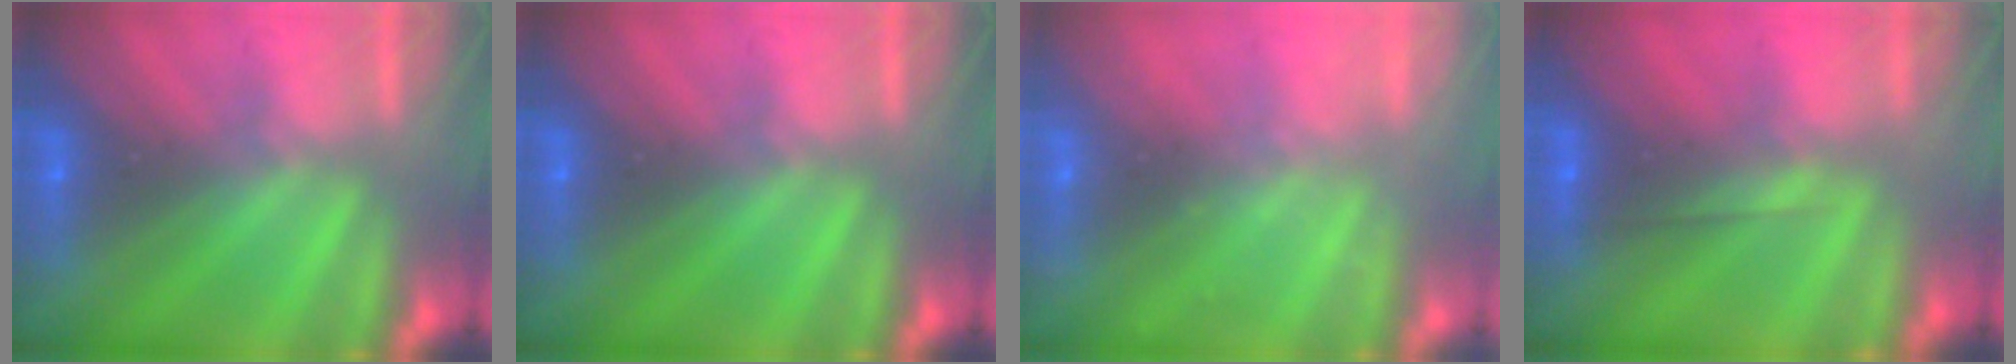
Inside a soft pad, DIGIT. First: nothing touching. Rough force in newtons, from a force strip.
{"total": 0.0}
{"total": 2.3}
{"total": 1.9}